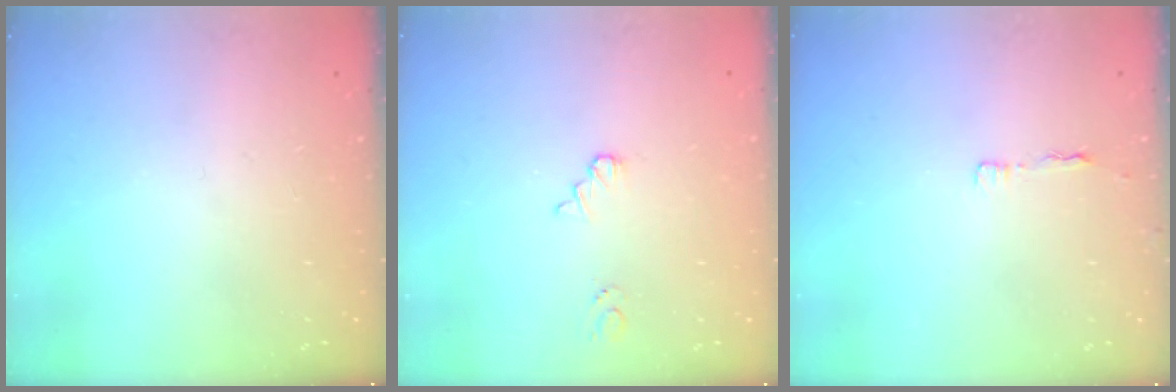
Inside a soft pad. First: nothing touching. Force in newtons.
{"total": 1.4, "press": 1.4, "slide": 0.2}
{"total": 2.9, "press": 2.9, "slide": 0.4}